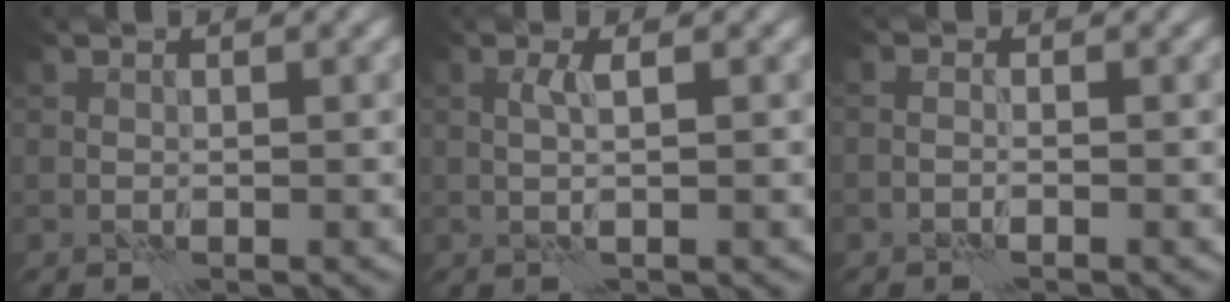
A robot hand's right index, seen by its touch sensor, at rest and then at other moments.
{"total": 1.5, "force": [0.9, -0.7, 1.0], "torque": [-0.017, 0.005, 0.014]}
{"total": 0.7, "force": [-0.6, -0.1, 0.3], "torque": [-0.007, 0.006, -0.019]}